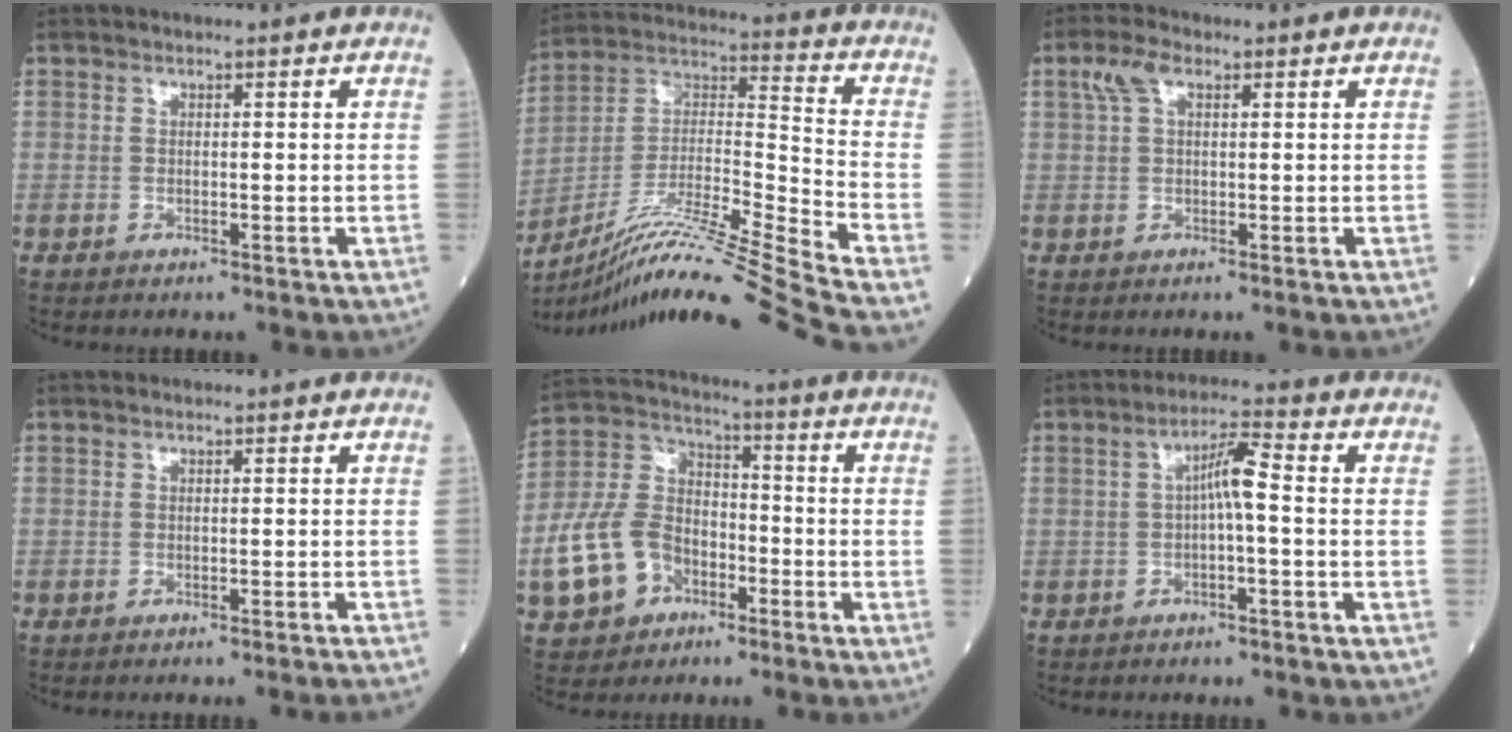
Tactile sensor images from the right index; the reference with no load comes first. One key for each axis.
{"total": 23.5, "fx": -19.6, "fy": -3.0, "fz": 12.5, "tx": -0.216, "ty": -0.020, "tz": -0.345}
{"total": 3.1, "fx": 1.3, "fy": 1.4, "fz": 2.5, "tx": -0.062, "ty": 0.026, "tz": 0.032}
{"total": 4.0, "fx": -3.7, "fy": -0.9, "fz": 1.2, "tx": -0.010, "ty": -0.004, "tz": -0.042}
{"total": 12.6, "fx": -4.9, "fy": 9.1, "fz": 7.2, "tx": -0.178, "ty": 0.021, "tz": -0.089}
{"total": 4.5, "fx": -0.3, "fy": 0.4, "fz": 4.5, "tx": -0.073, "ty": 0.015, "tz": -0.004}